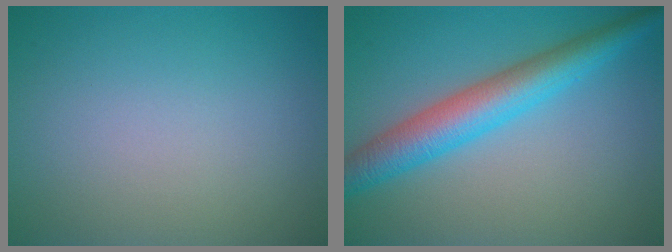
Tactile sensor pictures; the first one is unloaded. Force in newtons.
{"total": 5.9, "press": 5.9, "slide": 0.0}